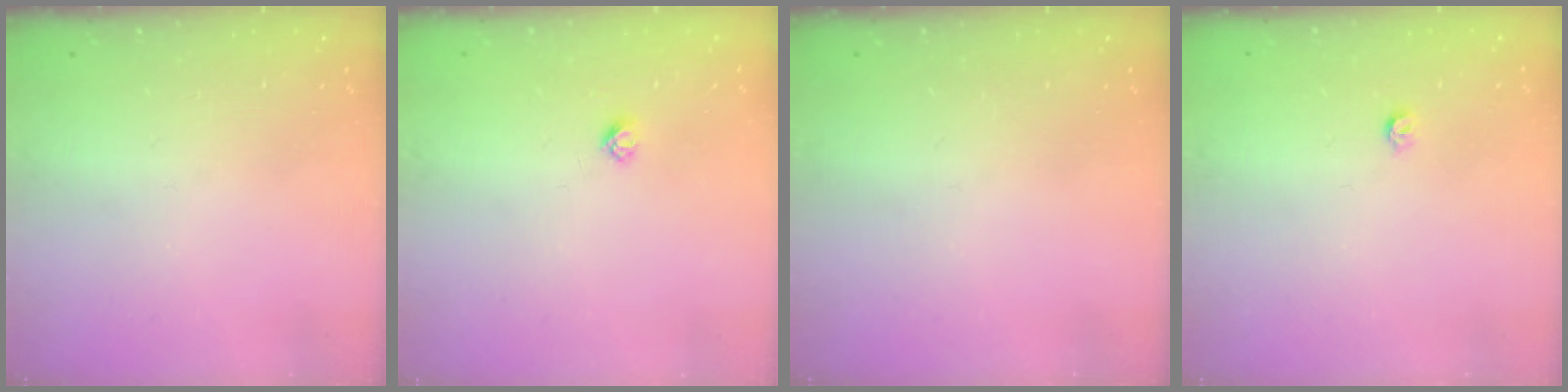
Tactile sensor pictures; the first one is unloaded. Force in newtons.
{"total": 2.7, "press": 2.6, "slide": 0.3}
{"total": 0.0}
{"total": 3.0, "press": 3.0, "slide": 0.5}